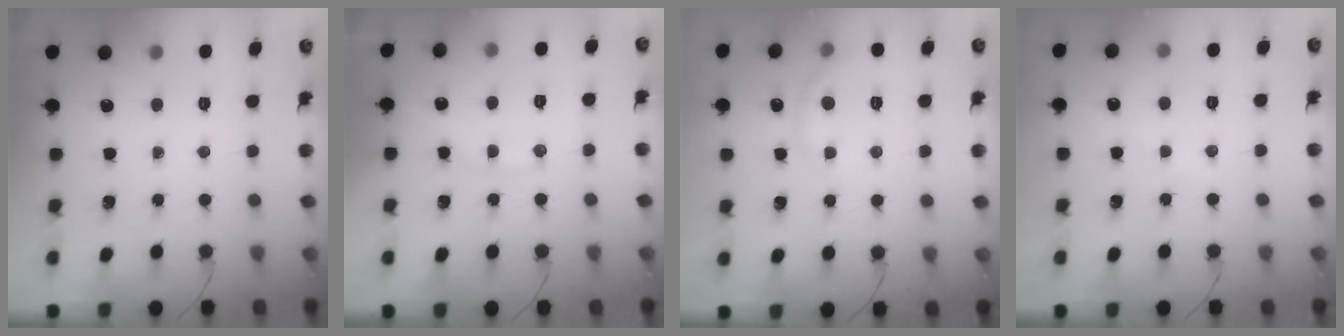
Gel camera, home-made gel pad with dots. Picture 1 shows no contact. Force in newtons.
{"total": 8.9, "press": 8.8, "slide": 1.1}
{"total": 3.3, "press": 3.1, "slide": 1.2}
{"total": 3.4, "press": 3.3, "slide": 1.0}